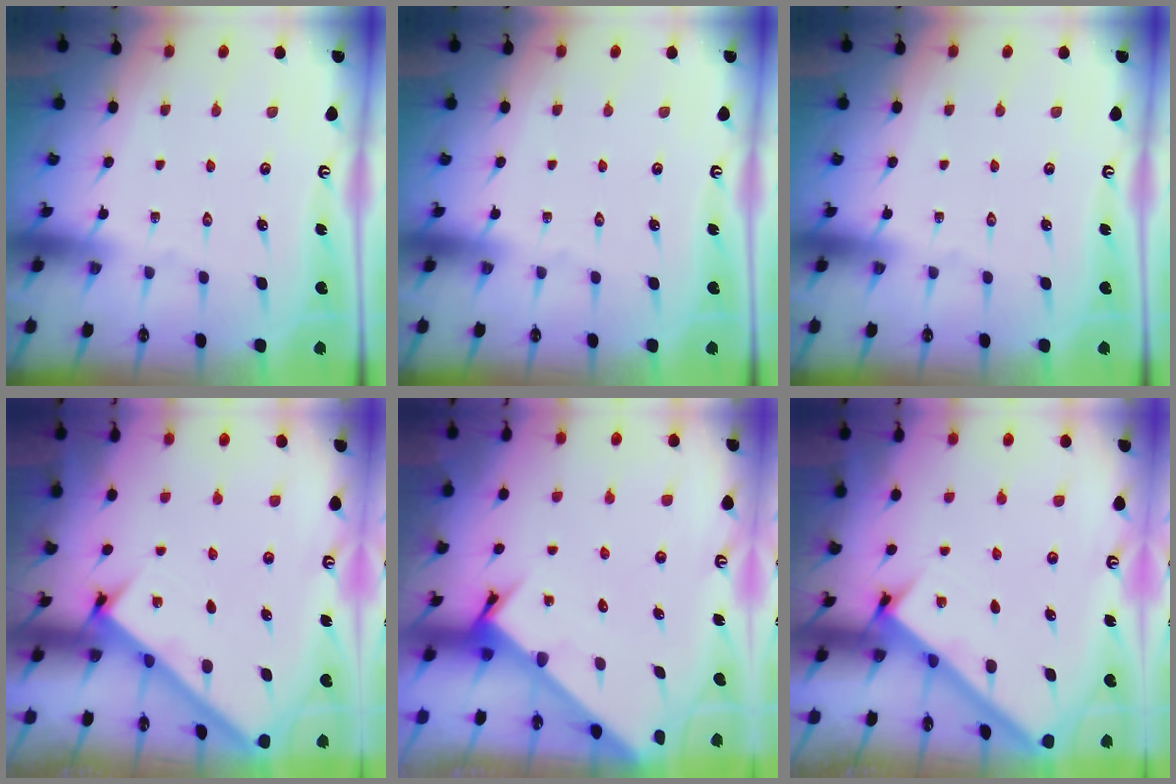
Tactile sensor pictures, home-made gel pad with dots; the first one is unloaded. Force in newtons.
{"total": 0.0}
{"total": 0.0}
{"total": 2.6, "press": 2.5, "slide": 0.3}
{"total": 3.3, "press": 3.3, "slide": 0.2}
{"total": 2.5, "press": 2.5, "slide": 0.3}